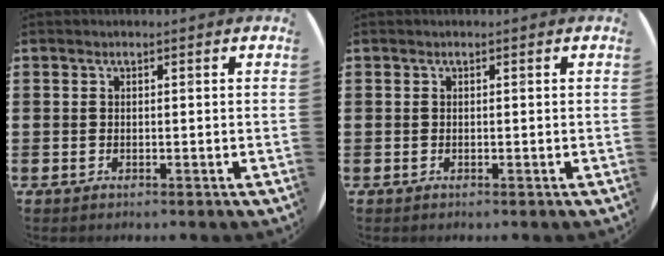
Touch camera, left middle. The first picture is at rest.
{"total": 0.0}